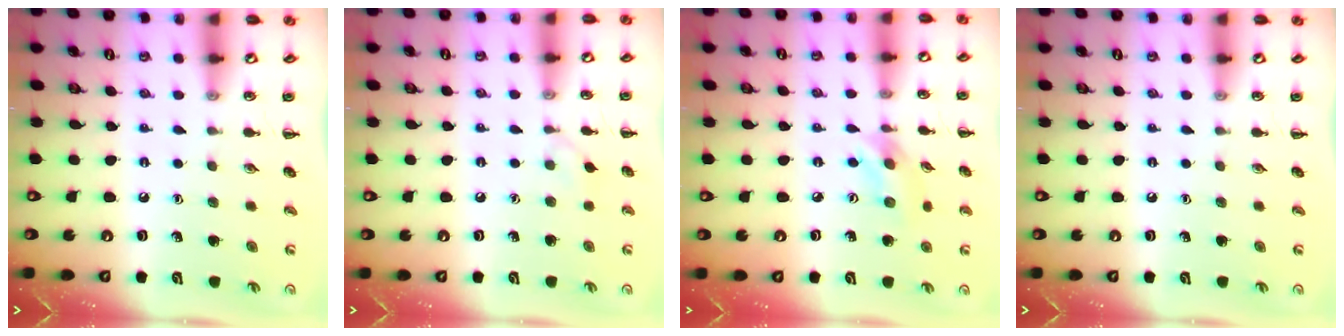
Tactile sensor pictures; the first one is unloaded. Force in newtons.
{"total": 4.5, "press": 4.1, "slide": 1.6}
{"total": 5.2, "press": 5.2, "slide": 0.5}
{"total": 0.0}